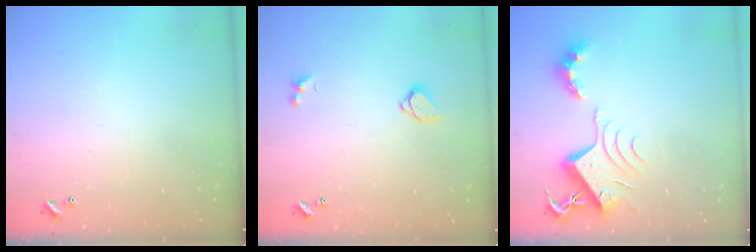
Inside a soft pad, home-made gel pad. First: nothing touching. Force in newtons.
{"total": 1.5, "press": 1.5, "slide": 0.3}
{"total": 9.4, "press": 9.3, "slide": 1.0}